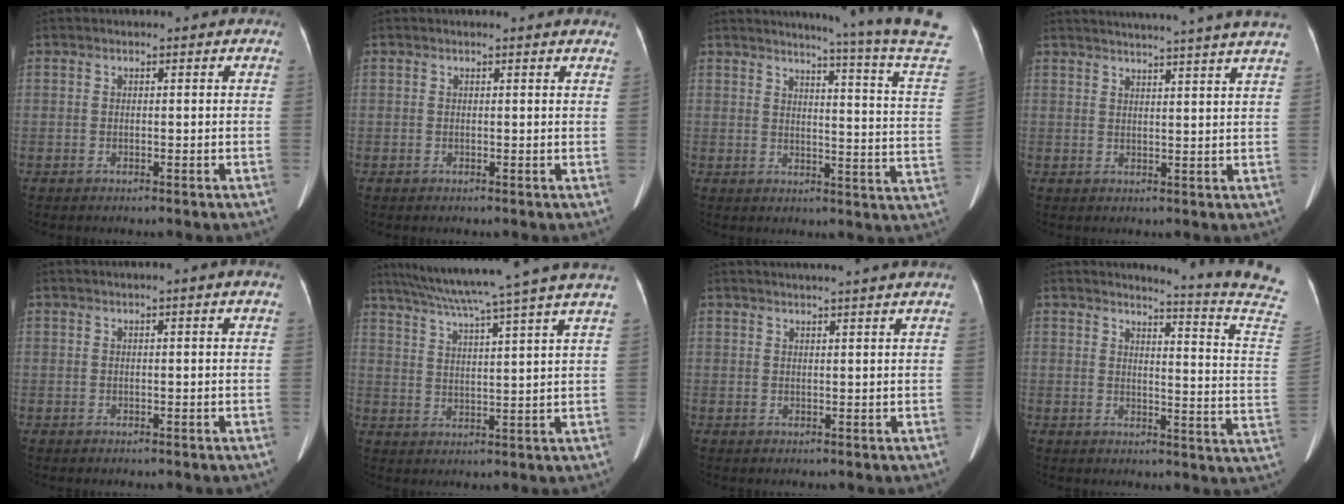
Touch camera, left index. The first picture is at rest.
{"total": 2.0, "force": [1.9, 0.5, 0.4], "torque": [-0.013, -0.004, 0.001]}
{"total": 16.5, "force": [14.8, -3.8, 6.2], "torque": [-0.094, -0.114, 0.160]}
{"total": 18.4, "force": [16.7, -1.5, 7.6], "torque": [-0.122, -0.022, 0.204]}
{"total": 0.7, "force": [0.3, -0.1, 0.6], "torque": [-0.013, 0.007, 0.009]}
{"total": 19.4, "force": [16.1, -2.1, 10.5], "torque": [-0.182, -0.004, 0.219]}
{"total": 7.5, "force": [6.8, -1.0, 3.1], "torque": [-0.035, 0.019, 0.071]}
{"total": 13.4, "force": [12.7, -3.0, 2.7], "torque": [-0.044, -0.127, 0.127]}